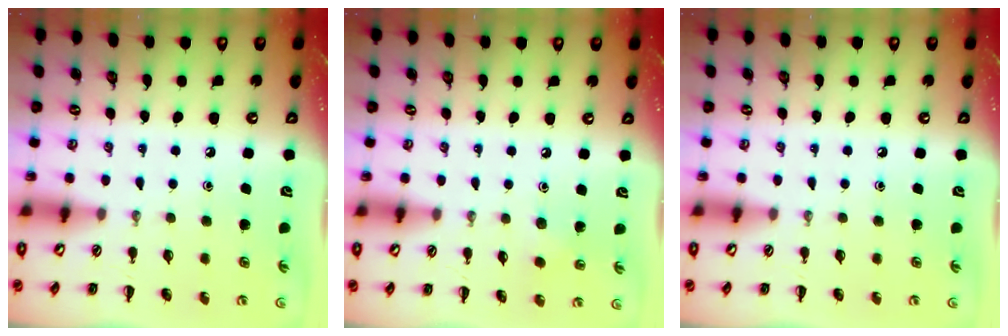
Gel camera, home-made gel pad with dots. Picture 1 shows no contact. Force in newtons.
{"total": 3.8, "press": 3.6, "slide": 1.1}
{"total": 0.0}